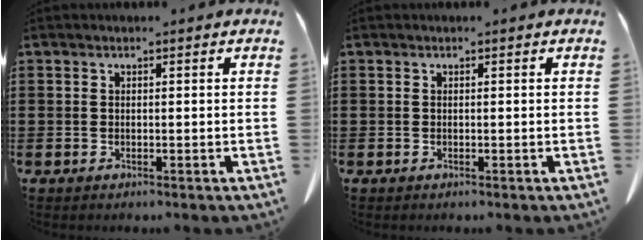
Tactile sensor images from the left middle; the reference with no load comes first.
{"total": 0.0}